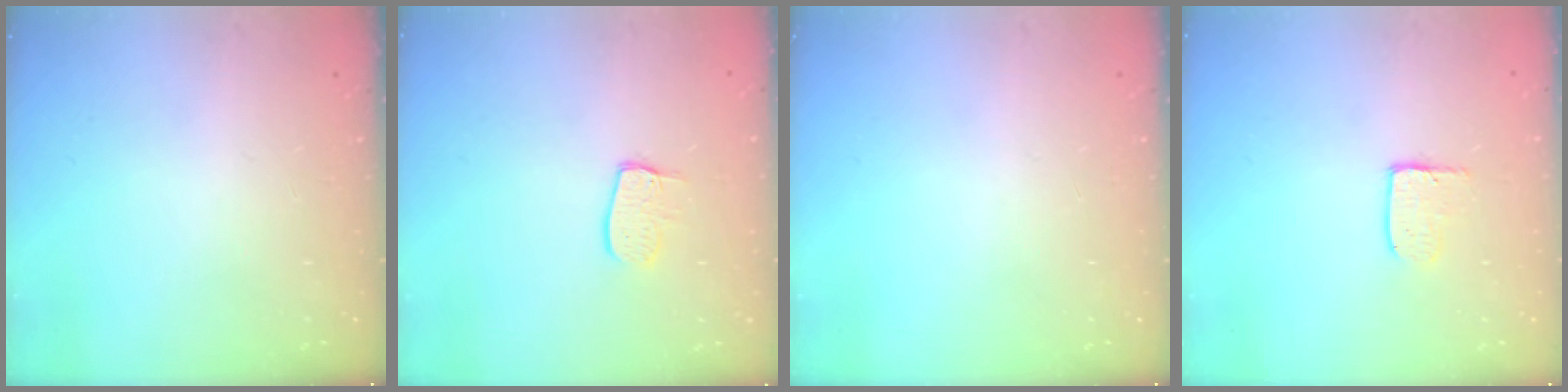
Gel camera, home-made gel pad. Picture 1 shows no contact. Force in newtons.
{"total": 7.5, "press": 7.5, "slide": 0.6}
{"total": 0.0}
{"total": 4.0, "press": 4.0, "slide": 0.4}